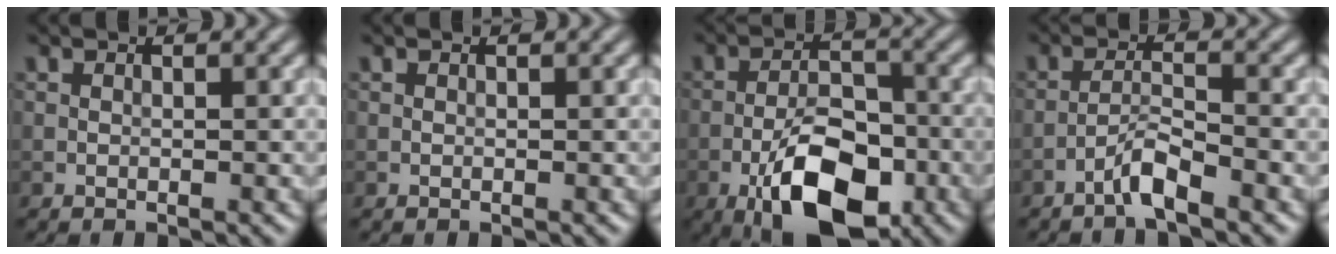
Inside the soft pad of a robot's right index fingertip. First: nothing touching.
{"total": 0.0}
{"total": 8.8, "force": [-4.4, 3.9, 6.5], "torque": [-0.109, 0.006, -0.084]}
{"total": 2.6, "force": [-2.0, 0.2, 1.7], "torque": [-0.031, 0.012, -0.044]}